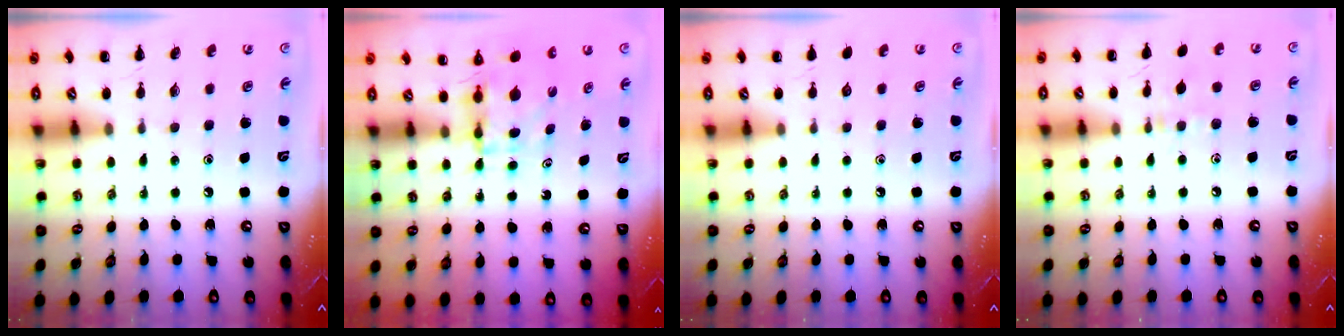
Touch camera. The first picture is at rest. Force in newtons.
{"total": 4.0, "press": 3.9, "slide": 0.3}
{"total": 0.0}
{"total": 5.8, "press": 5.7, "slide": 1.2}